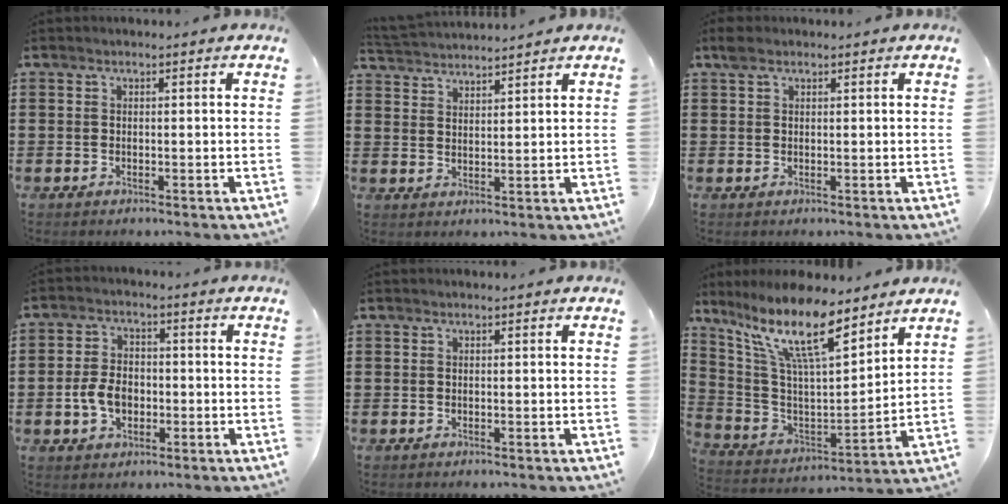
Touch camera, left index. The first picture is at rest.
{"total": 2.9, "force": [2.9, -0.2, -0.1], "torque": [-0.010, -0.010, 0.052]}
{"total": 1.7, "force": [1.0, 1.0, 0.9], "torque": [-0.022, 0.005, 0.019]}
{"total": 5.5, "force": [-1.3, 3.7, 3.9], "torque": [-0.094, 0.003, -0.029]}
{"total": 0.0}
{"total": 14.0, "force": [9.5, 3.6, 9.6], "torque": [-0.220, -0.043, 0.162]}